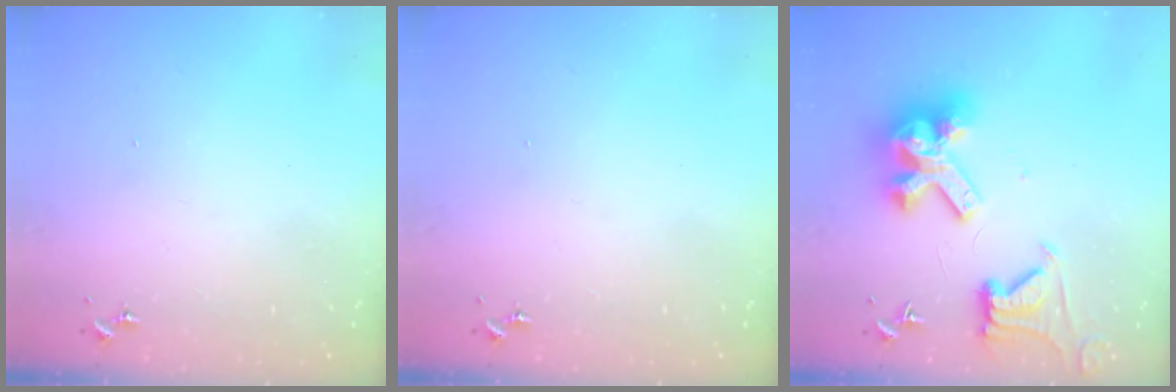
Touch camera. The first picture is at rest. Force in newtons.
{"total": 0.0}
{"total": 19.4, "press": 19.2, "slide": 2.4}